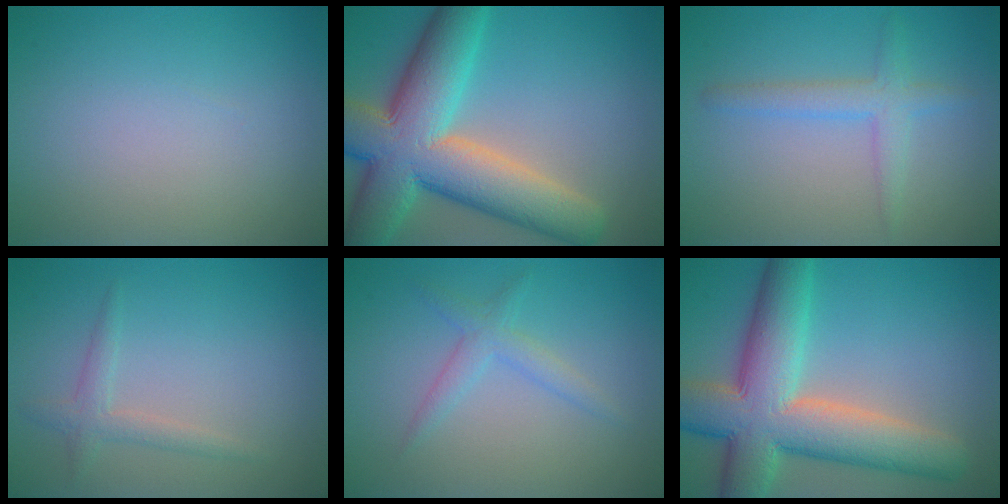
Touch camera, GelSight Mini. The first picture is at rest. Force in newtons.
{"total": 12.8, "press": 12.8, "slide": 0.7}
{"total": 2.6, "press": 2.6, "slide": 0.1}
{"total": 1.7, "press": 1.7, "slide": 0.0}
{"total": 2.0, "press": 2.0, "slide": 0.2}
{"total": 11.4, "press": 11.3, "slide": 0.8}